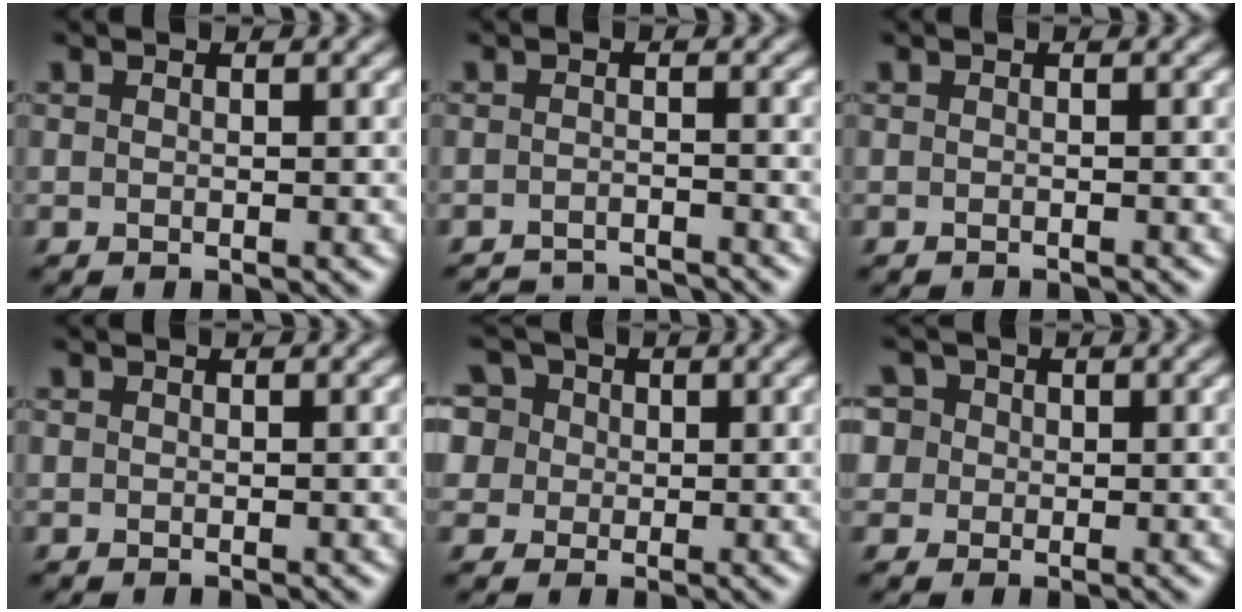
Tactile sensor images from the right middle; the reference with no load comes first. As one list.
[{"total": 4.5, "force": [-4.4, 0.5, 0.8], "torque": [-0.011, -0.002, -0.066]}, {"total": 1.2, "force": [-1.2, 0.1, 0.3], "torque": [0.005, -0.004, -0.019]}, {"total": 0.0}, {"total": 9.7, "force": [4.3, 7.3, 4.7], "torque": [-0.087, 0.040, 0.035]}, {"total": 6.0, "force": [2.5, 4.8, 2.5], "torque": [-0.052, 0.027, 0.014]}]